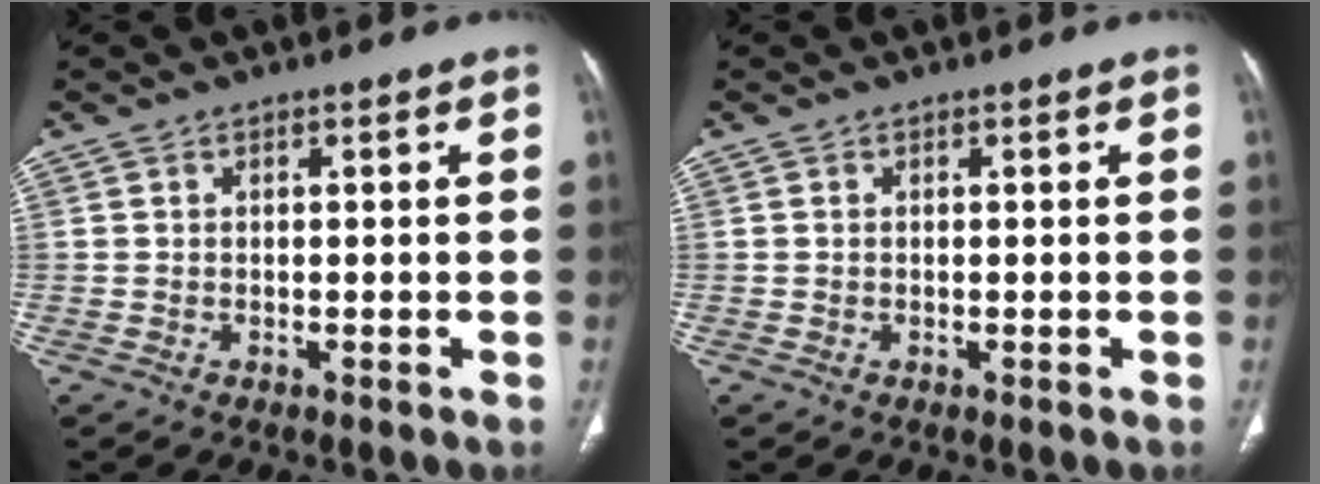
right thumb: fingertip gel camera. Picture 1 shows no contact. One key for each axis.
{"total": 0.0}